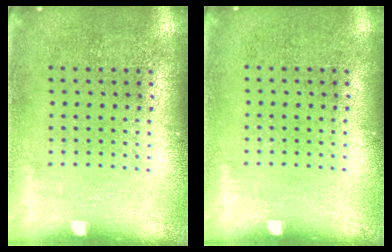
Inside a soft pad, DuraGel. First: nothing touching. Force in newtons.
{"total": 0.0}